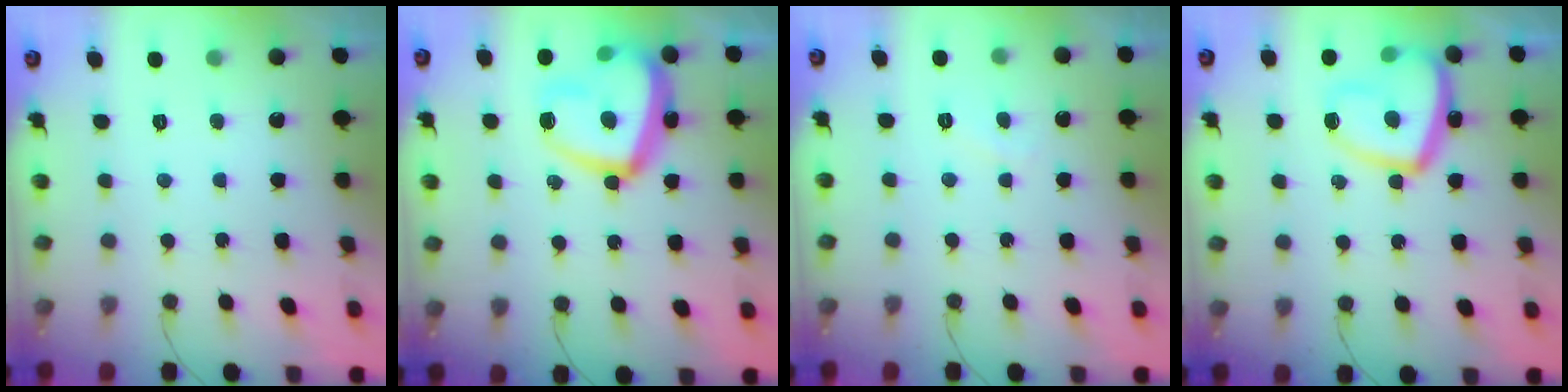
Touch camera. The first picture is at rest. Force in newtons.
{"total": 20.4, "press": 20.4, "slide": 1.9}
{"total": 1.4, "press": 1.3, "slide": 0.5}
{"total": 16.0, "press": 15.9, "slide": 1.3}